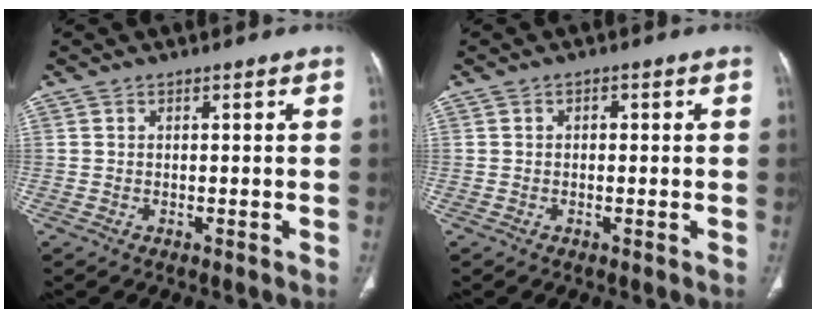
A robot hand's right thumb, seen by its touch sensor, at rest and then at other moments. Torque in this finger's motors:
{"motor_torque": [-0.04, -0.18, -0.28, 0.00, 0.03]}